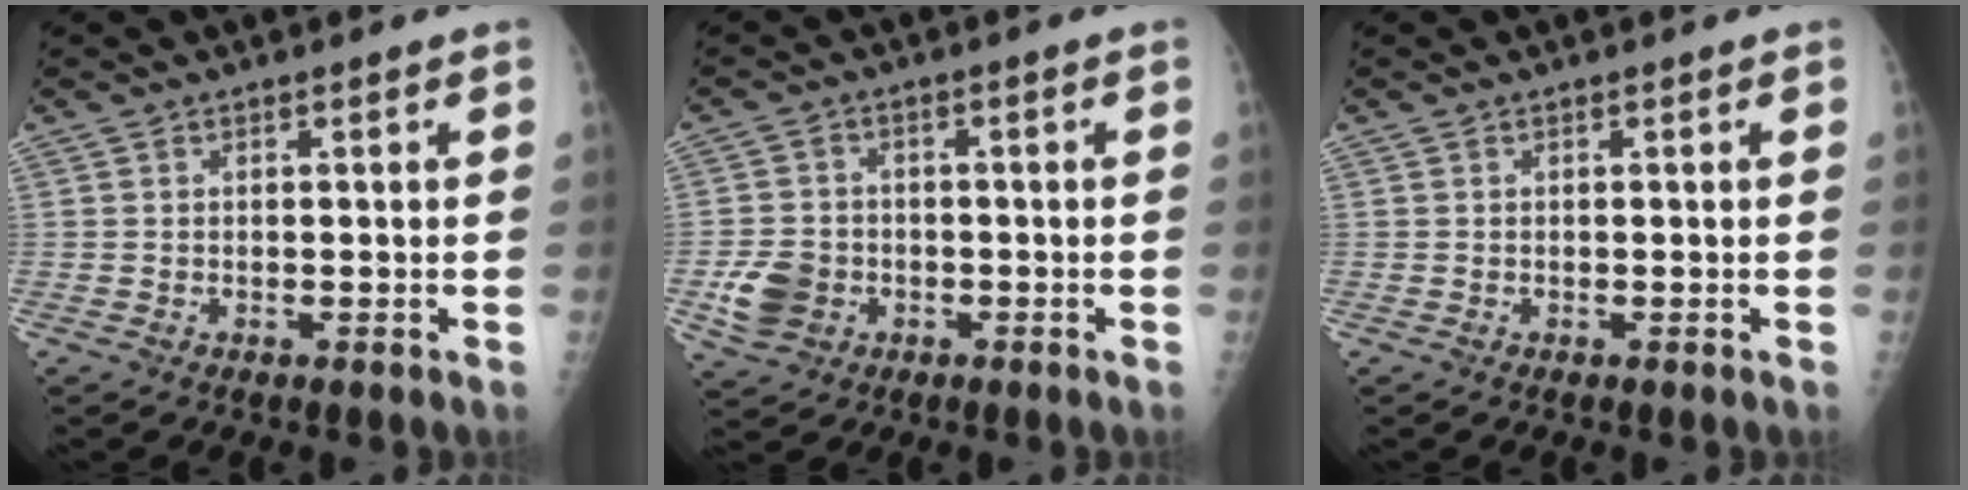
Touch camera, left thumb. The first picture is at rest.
{"total": 6.8, "force": [-2.1, 5.6, 3.3], "torque": [-0.055, 0.010, -0.035]}
{"total": 0.0}